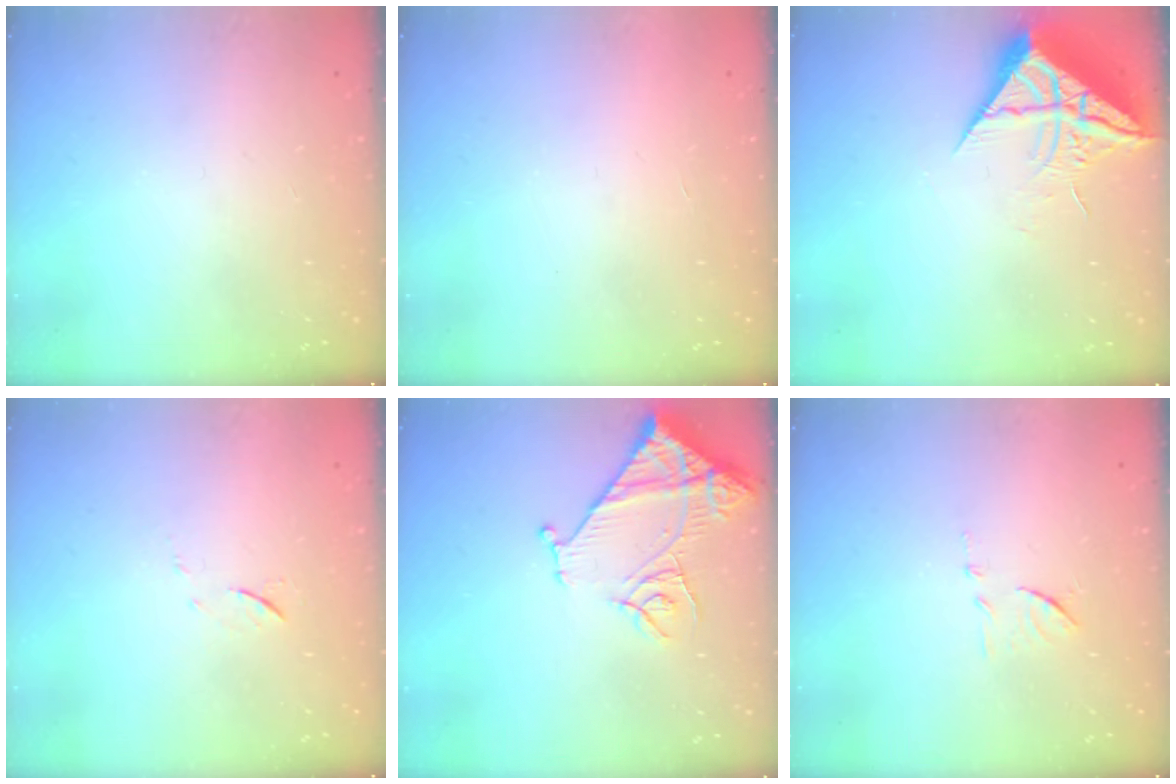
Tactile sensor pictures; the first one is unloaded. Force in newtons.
{"total": 1.6, "press": 1.6, "slide": 0.1}
{"total": 10.4, "press": 10.4, "slide": 0.8}
{"total": 5.2, "press": 5.1, "slide": 0.7}
{"total": 13.0, "press": 13.0, "slide": 1.1}
{"total": 8.2, "press": 8.2, "slide": 0.2}